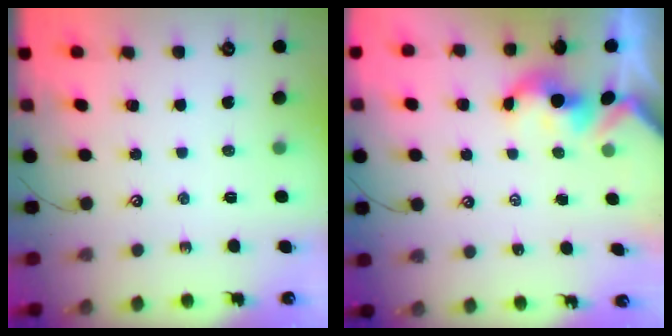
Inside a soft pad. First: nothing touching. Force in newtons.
{"total": 1.8, "press": 1.7, "slide": 0.4}